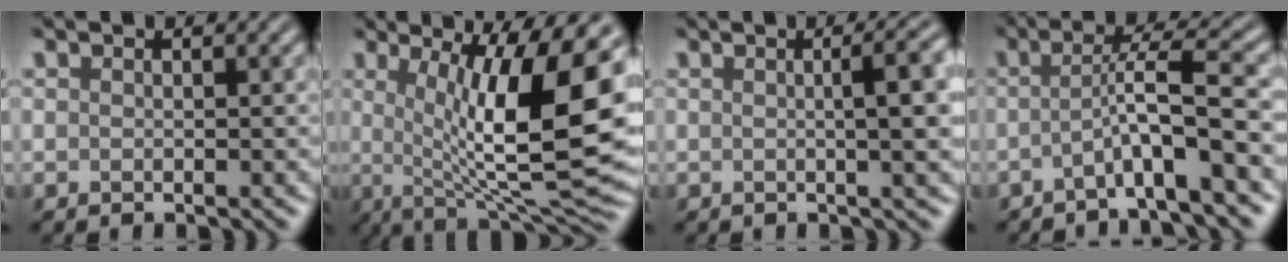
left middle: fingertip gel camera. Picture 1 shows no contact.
{"total": 14.0, "force": [1.6, 4.0, 13.3], "torque": [-0.178, -0.006, 0.024]}
{"total": 5.6, "force": [0.6, 1.7, 5.3], "torque": [-0.046, 0.018, 0.004]}
{"total": 5.1, "force": [-1.5, 0.3, 4.9], "torque": [-0.073, 0.017, -0.041]}